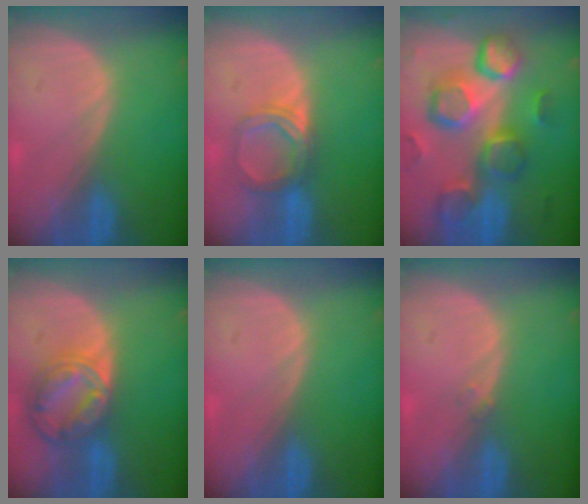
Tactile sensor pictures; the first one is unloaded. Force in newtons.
{"total": 5.1, "press": 4.8, "slide": 1.8}
{"total": 12.9, "press": 11.3, "slide": 6.3}
{"total": 8.6, "press": 7.3, "slide": 4.5}
{"total": 0.0}
{"total": 0.8, "press": 0.7, "slide": 0.4}